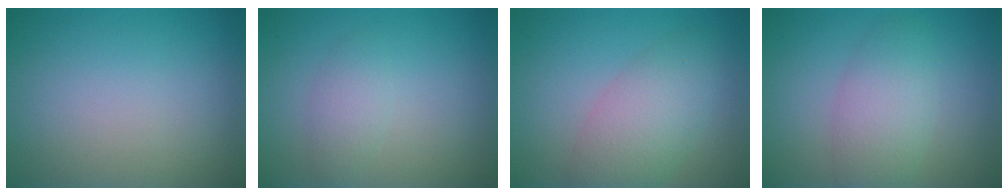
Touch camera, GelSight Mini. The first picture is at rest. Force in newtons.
{"total": 1.7, "press": 1.7, "slide": 0.0}
{"total": 4.8, "press": 4.8, "slide": 0.3}
{"total": 4.0, "press": 4.0, "slide": 0.2}